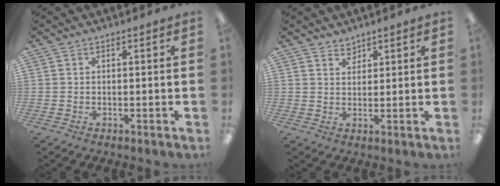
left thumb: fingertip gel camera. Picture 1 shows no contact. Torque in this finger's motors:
{"motor_torque": [-0.26, -0.25, -0.17, 0.21, 0.03]}